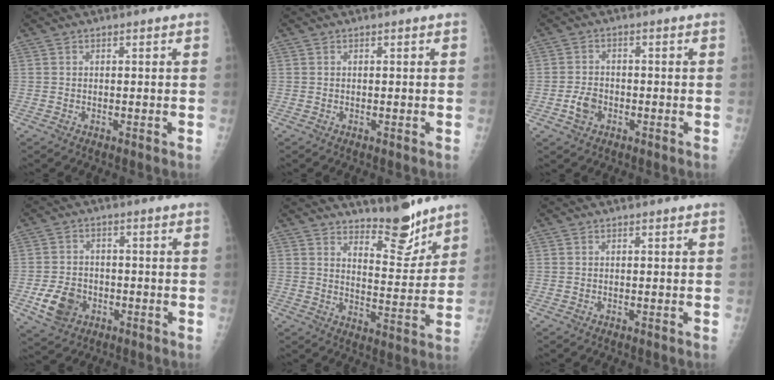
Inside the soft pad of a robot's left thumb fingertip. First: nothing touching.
{"total": 0.0}
{"total": 3.8, "force": [-1.4, 2.8, 2.1], "torque": [-0.033, 0.010, -0.026]}
{"total": 7.4, "force": [-2.6, 5.7, 3.8], "torque": [-0.058, 0.010, -0.042]}
{"total": 9.3, "force": [7.9, 2.7, 4.0], "torque": [-0.032, -0.072, 0.129]}
{"total": 0.0}